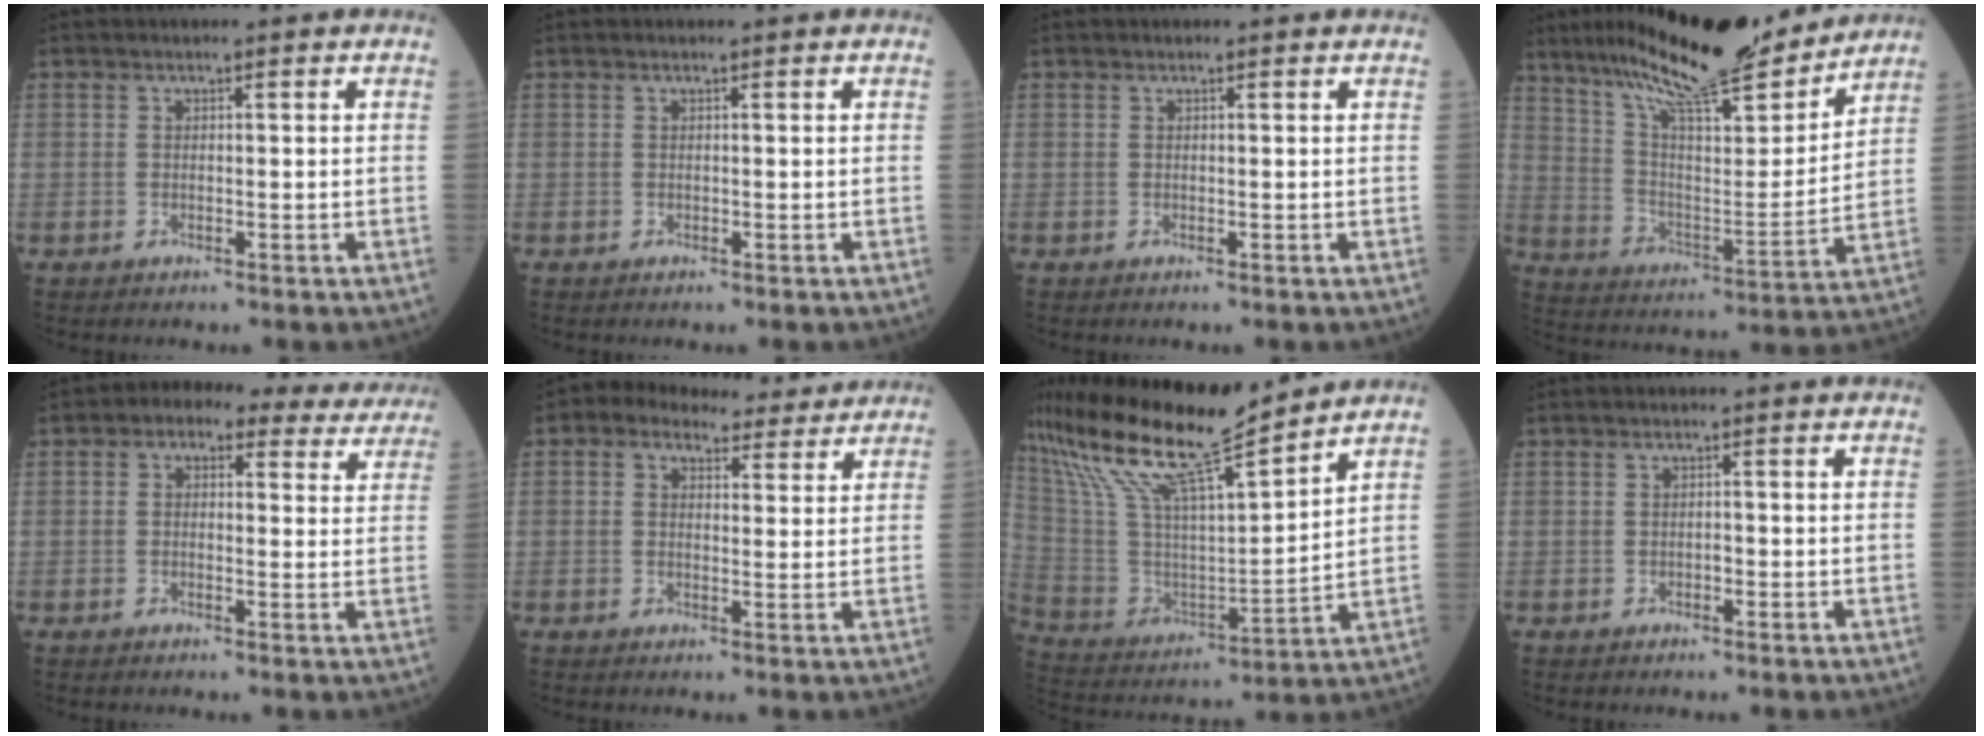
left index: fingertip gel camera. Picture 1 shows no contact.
{"total": 0.0}
{"total": 0.0}
{"total": 19.8, "force": [16.8, 2.8, 10.0], "torque": [-0.167, 0.001, 0.275]}
{"total": 12.2, "force": [9.8, 5.8, 4.5], "torque": [-0.031, 0.042, 0.098]}
{"total": 8.2, "force": [6.5, 4.1, 2.8], "torque": [-0.036, 0.034, 0.084]}
{"total": 19.5, "force": [16.0, 1.3, 11.2], "torque": [-0.219, 0.011, 0.303]}
{"total": 0.6, "force": [-0.3, 0.3, 0.4], "torque": [-0.003, 0.003, -0.008]}